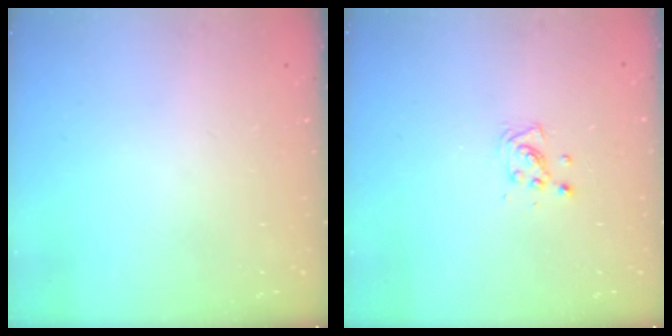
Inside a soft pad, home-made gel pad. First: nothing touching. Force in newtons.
{"total": 5.0, "press": 4.7, "slide": 1.7}